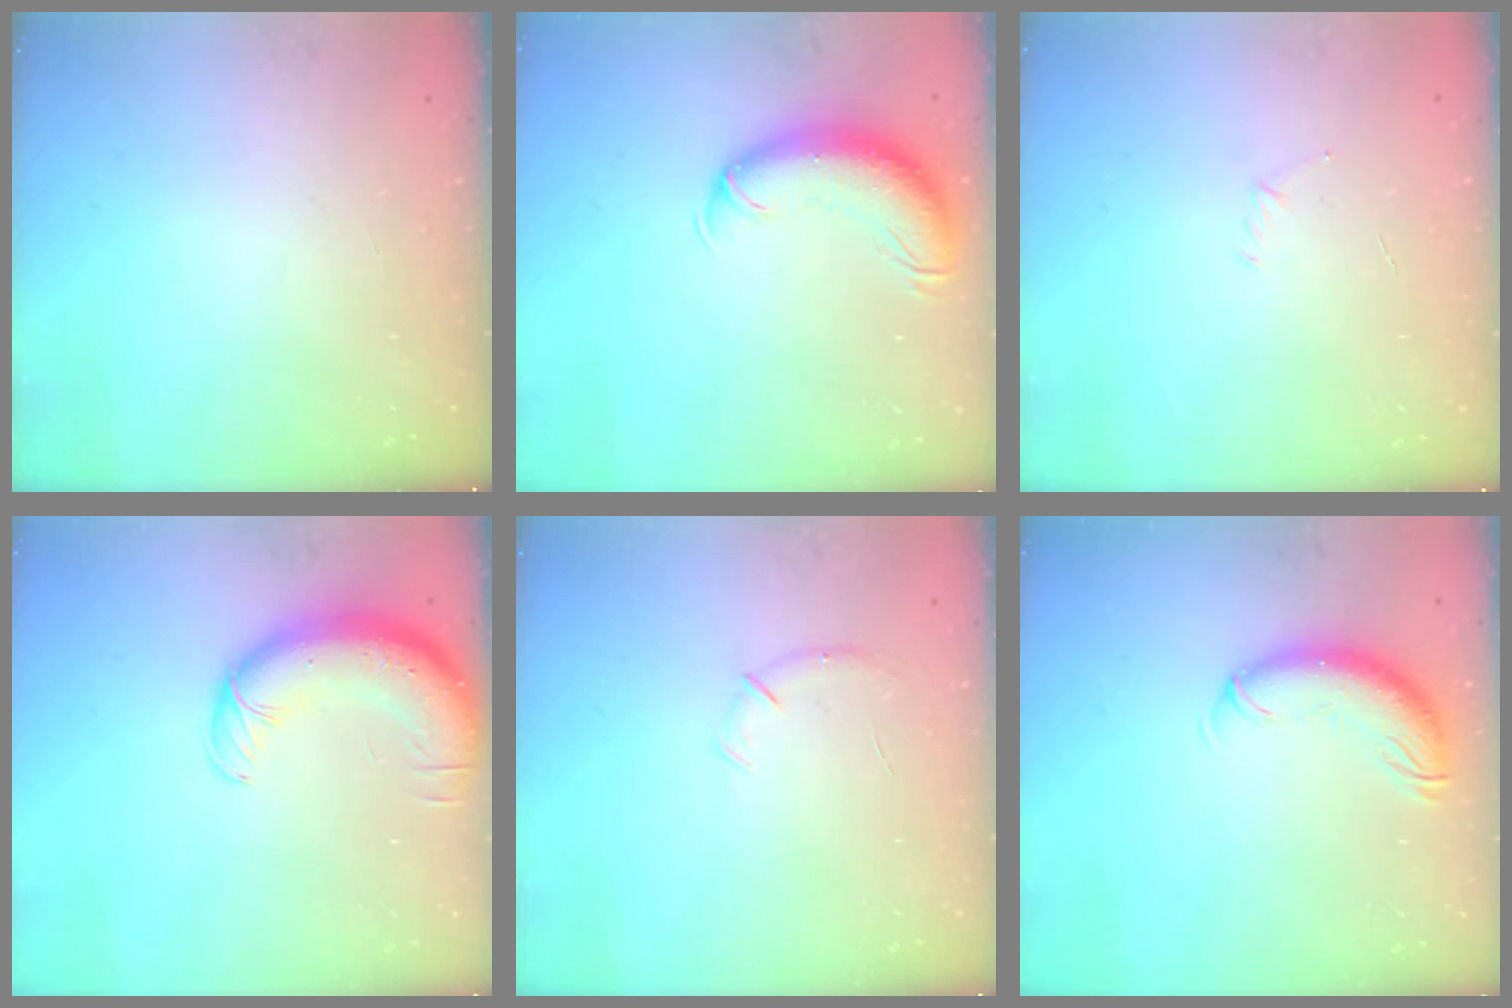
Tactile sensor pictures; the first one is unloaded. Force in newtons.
{"total": 11.9, "press": 11.6, "slide": 2.7}
{"total": 2.9, "press": 2.8, "slide": 0.8}
{"total": 13.5, "press": 13.0, "slide": 3.6}
{"total": 4.3, "press": 4.1, "slide": 1.1}
{"total": 10.6, "press": 10.4, "slide": 2.2}